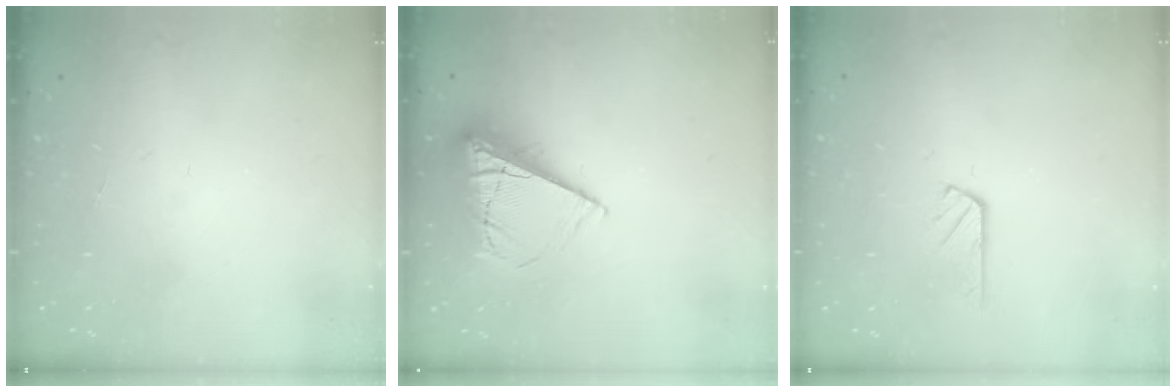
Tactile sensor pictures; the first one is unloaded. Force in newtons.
{"total": 10.8, "press": 10.7, "slide": 1.3}
{"total": 2.8, "press": 2.8, "slide": 0.1}